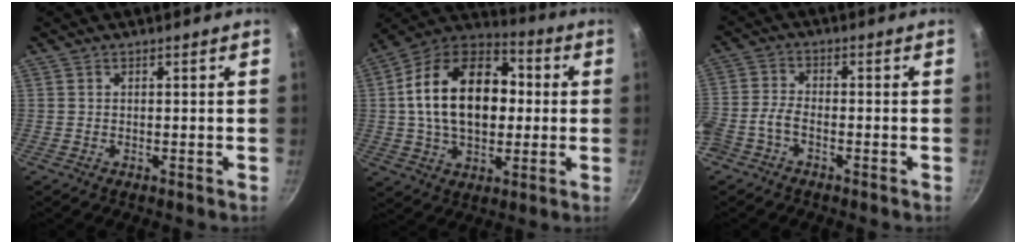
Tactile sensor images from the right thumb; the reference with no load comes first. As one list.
[{"total": 22.1, "force": [1.7, 14.7, 16.5], "torque": [-0.248, 0.032, 0.016]}, {"total": 4.7, "force": [-3.0, 2.4, 2.8], "torque": [-0.073, 0.027, -0.076]}]